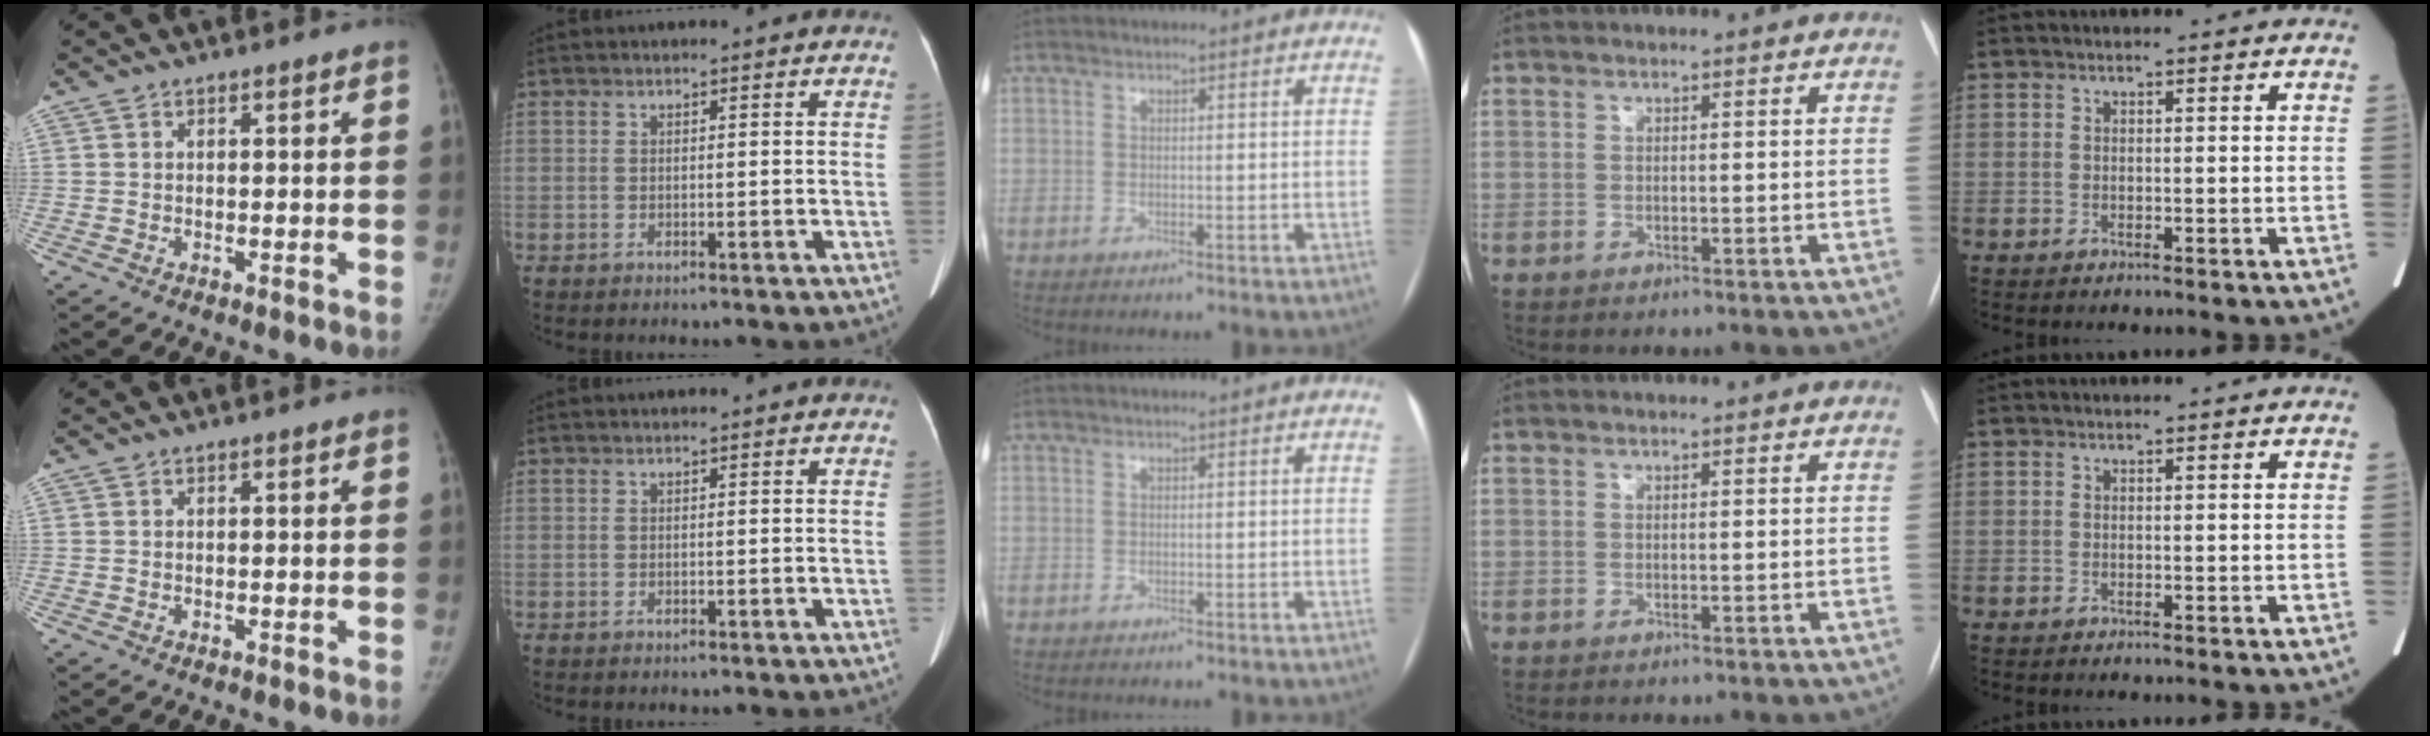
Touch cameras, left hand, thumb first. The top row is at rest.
{}